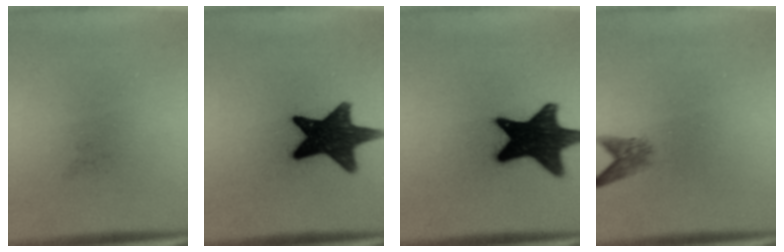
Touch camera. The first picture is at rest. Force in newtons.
{"total": 14.8}
{"total": 17.6}
{"total": 2.0}